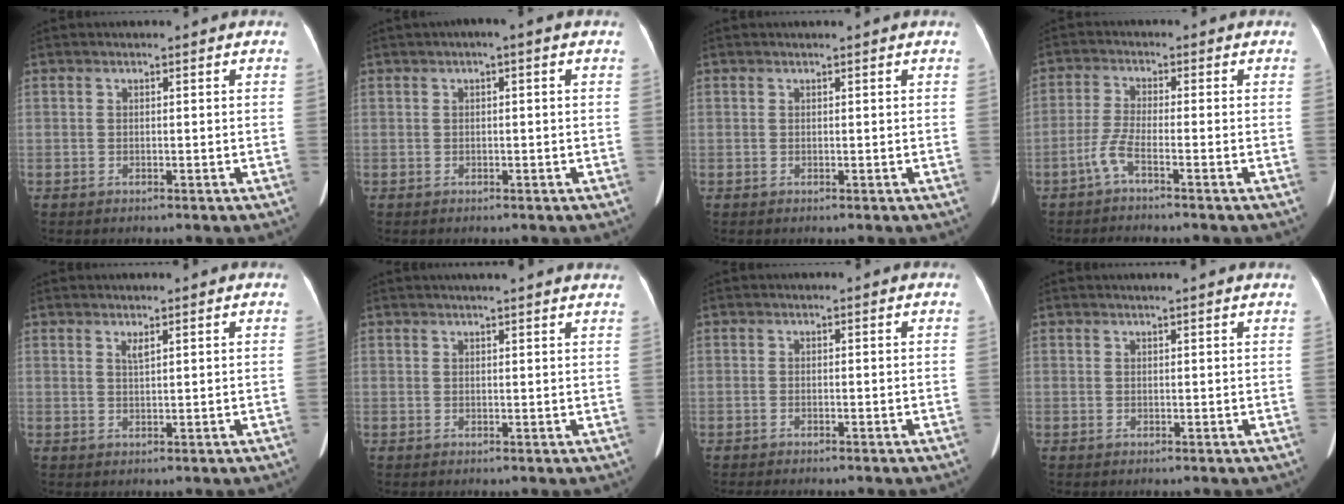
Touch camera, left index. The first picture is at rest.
{"total": 1.5, "force": [0.4, 0.1, 1.4], "torque": [-0.029, 0.009, 0.002]}
{"total": 1.0, "force": [0.9, -0.1, 0.4], "torque": [-0.009, 0.009, 0.015]}
{"total": 3.2, "force": [-2.1, -0.5, 2.3], "torque": [-0.059, 0.001, -0.048]}
{"total": 1.2, "force": [0.8, 0.0, 0.8], "torque": [-0.019, -0.003, 0.017]}
{"total": 9.3, "force": [8.3, 0.5, 4.0], "torque": [-0.055, 0.021, 0.085]}
{"total": 2.0, "force": [-1.7, 0.4, 0.9], "torque": [-0.015, -0.005, -0.020]}
{"total": 2.8, "force": [2.5, -0.3, 1.2], "torque": [-0.016, 0.012, 0.030]}